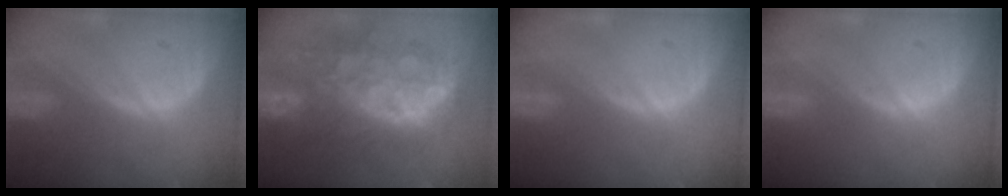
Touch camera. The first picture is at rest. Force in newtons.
{"total": 12.3, "press": 12.3, "slide": 1.3}
{"total": 0.0}
{"total": 0.0}